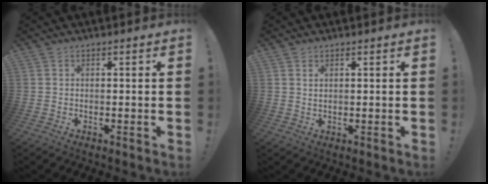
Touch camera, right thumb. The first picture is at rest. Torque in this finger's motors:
{"motor_torque": [-0.16, 0.20, 0.10, 0.03, -0.11]}